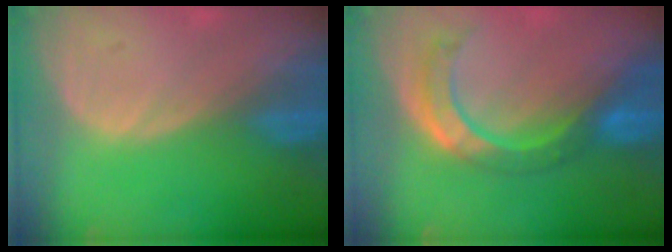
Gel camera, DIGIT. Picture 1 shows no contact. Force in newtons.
{"total": 8.3, "press": 7.2, "slide": 4.2}